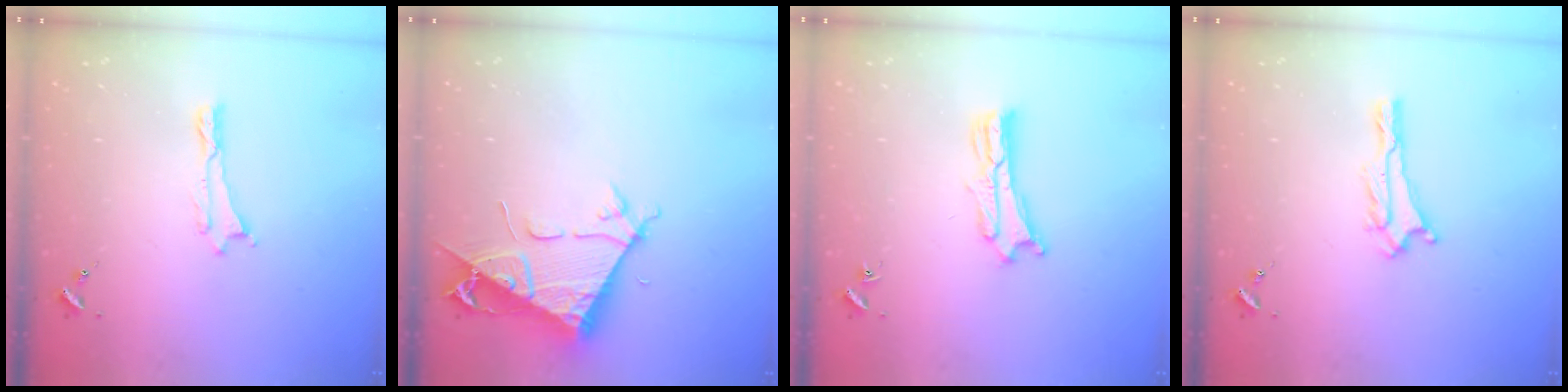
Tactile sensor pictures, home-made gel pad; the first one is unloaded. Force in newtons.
{"total": 7.6, "press": 7.5, "slide": 0.9}
{"total": 2.5, "press": 2.5, "slide": 0.1}
{"total": 0.6, "press": 0.6, "slide": 0.1}